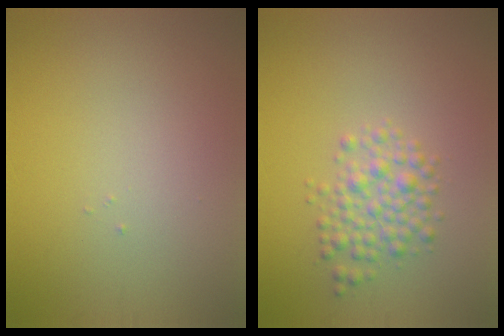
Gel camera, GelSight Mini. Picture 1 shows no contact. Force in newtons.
{"total": 3.0, "press": 3.0, "slide": 0.1}